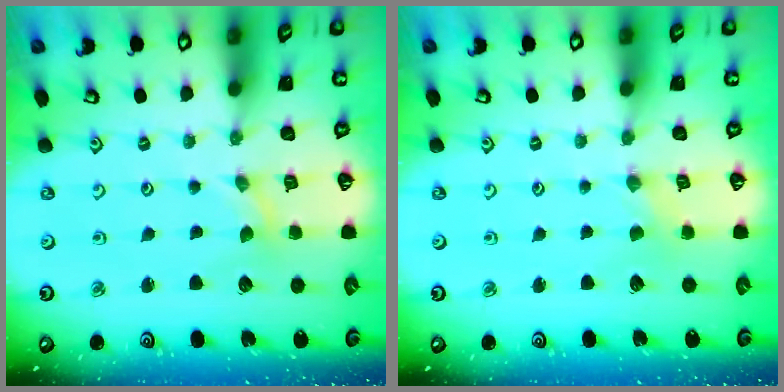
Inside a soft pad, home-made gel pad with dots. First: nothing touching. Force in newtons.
{"total": 0.0}